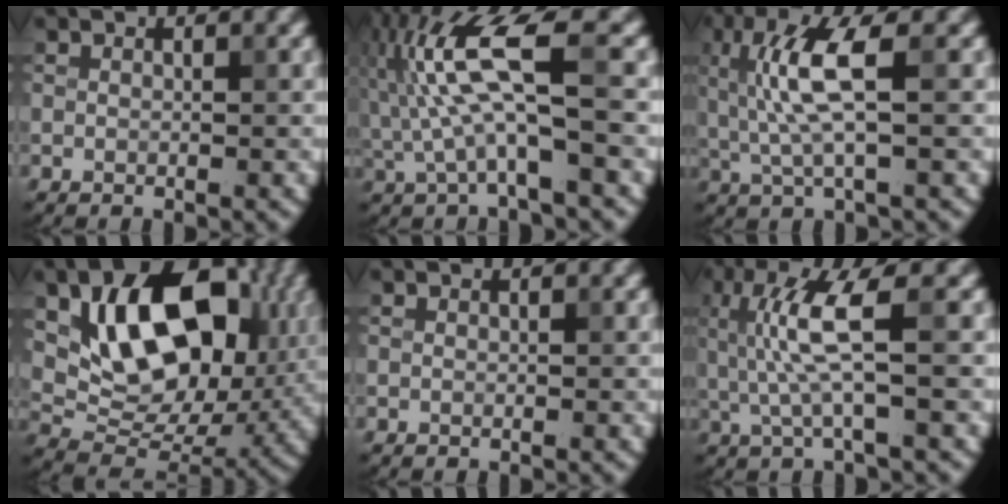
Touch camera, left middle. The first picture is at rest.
{"total": 7.7, "force": [0.3, 1.5, 7.5], "torque": [-0.161, 0.020, 0.004]}
{"total": 5.7, "force": [0.9, 1.2, 5.5], "torque": [-0.121, 0.002, 0.019]}
{"total": 12.9, "force": [4.0, 7.9, 9.3], "torque": [-0.138, -0.004, 0.072]}
{"total": 0.0}
{"total": 5.2, "force": [0.7, 0.8, 5.1], "torque": [-0.117, 0.002, 0.017]}